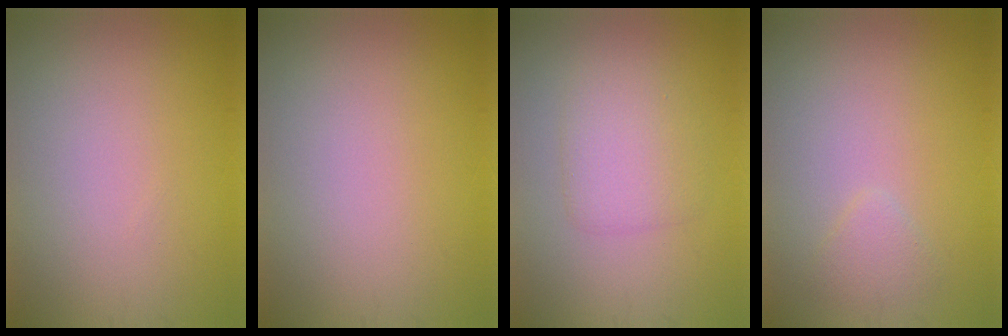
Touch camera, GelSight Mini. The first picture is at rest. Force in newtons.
{"total": 0.0}
{"total": 3.0, "press": 3.0, "slide": 0.0}
{"total": 1.2, "press": 1.2, "slide": 0.1}